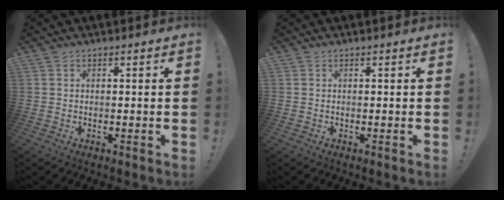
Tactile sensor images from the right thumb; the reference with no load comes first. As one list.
[{"total": 0.0}]